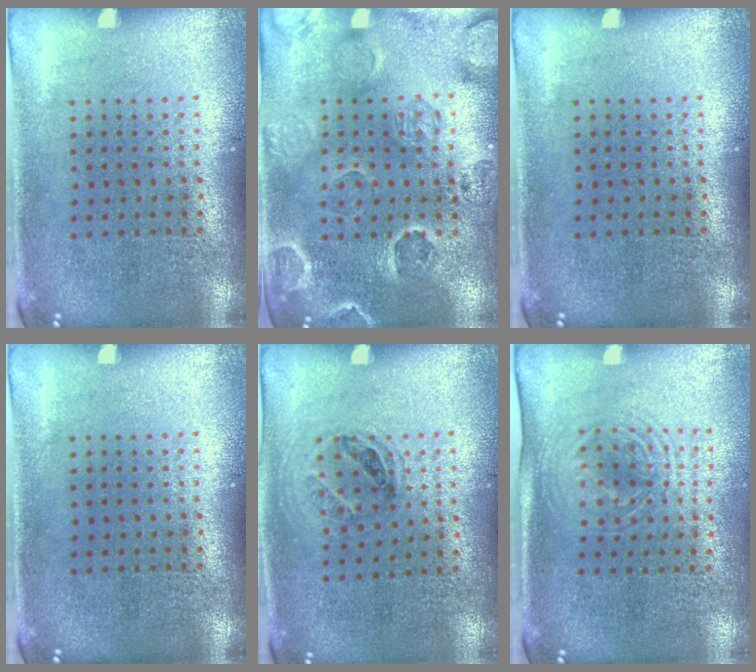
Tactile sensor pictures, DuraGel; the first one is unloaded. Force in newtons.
{"total": 2.6, "press": 2.4, "slide": 0.8}
{"total": 0.0}
{"total": 0.0}
{"total": 1.1, "press": 0.8, "slide": 0.7}
{"total": 1.6, "press": 1.4, "slide": 0.9}